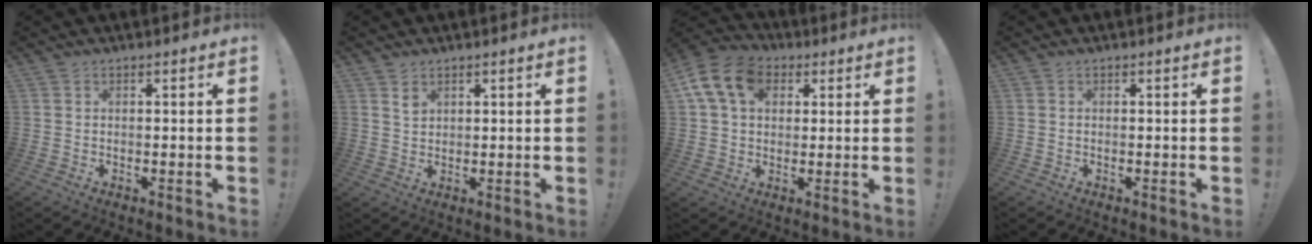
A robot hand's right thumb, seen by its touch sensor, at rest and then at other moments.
{"total": 2.2, "force": [1.6, 1.3, 0.7], "torque": [0.003, -0.014, 0.027]}
{"total": 13.5, "force": [4.8, 9.7, 8.1], "torque": [-0.145, -0.005, 0.095]}
{"total": 0.0}